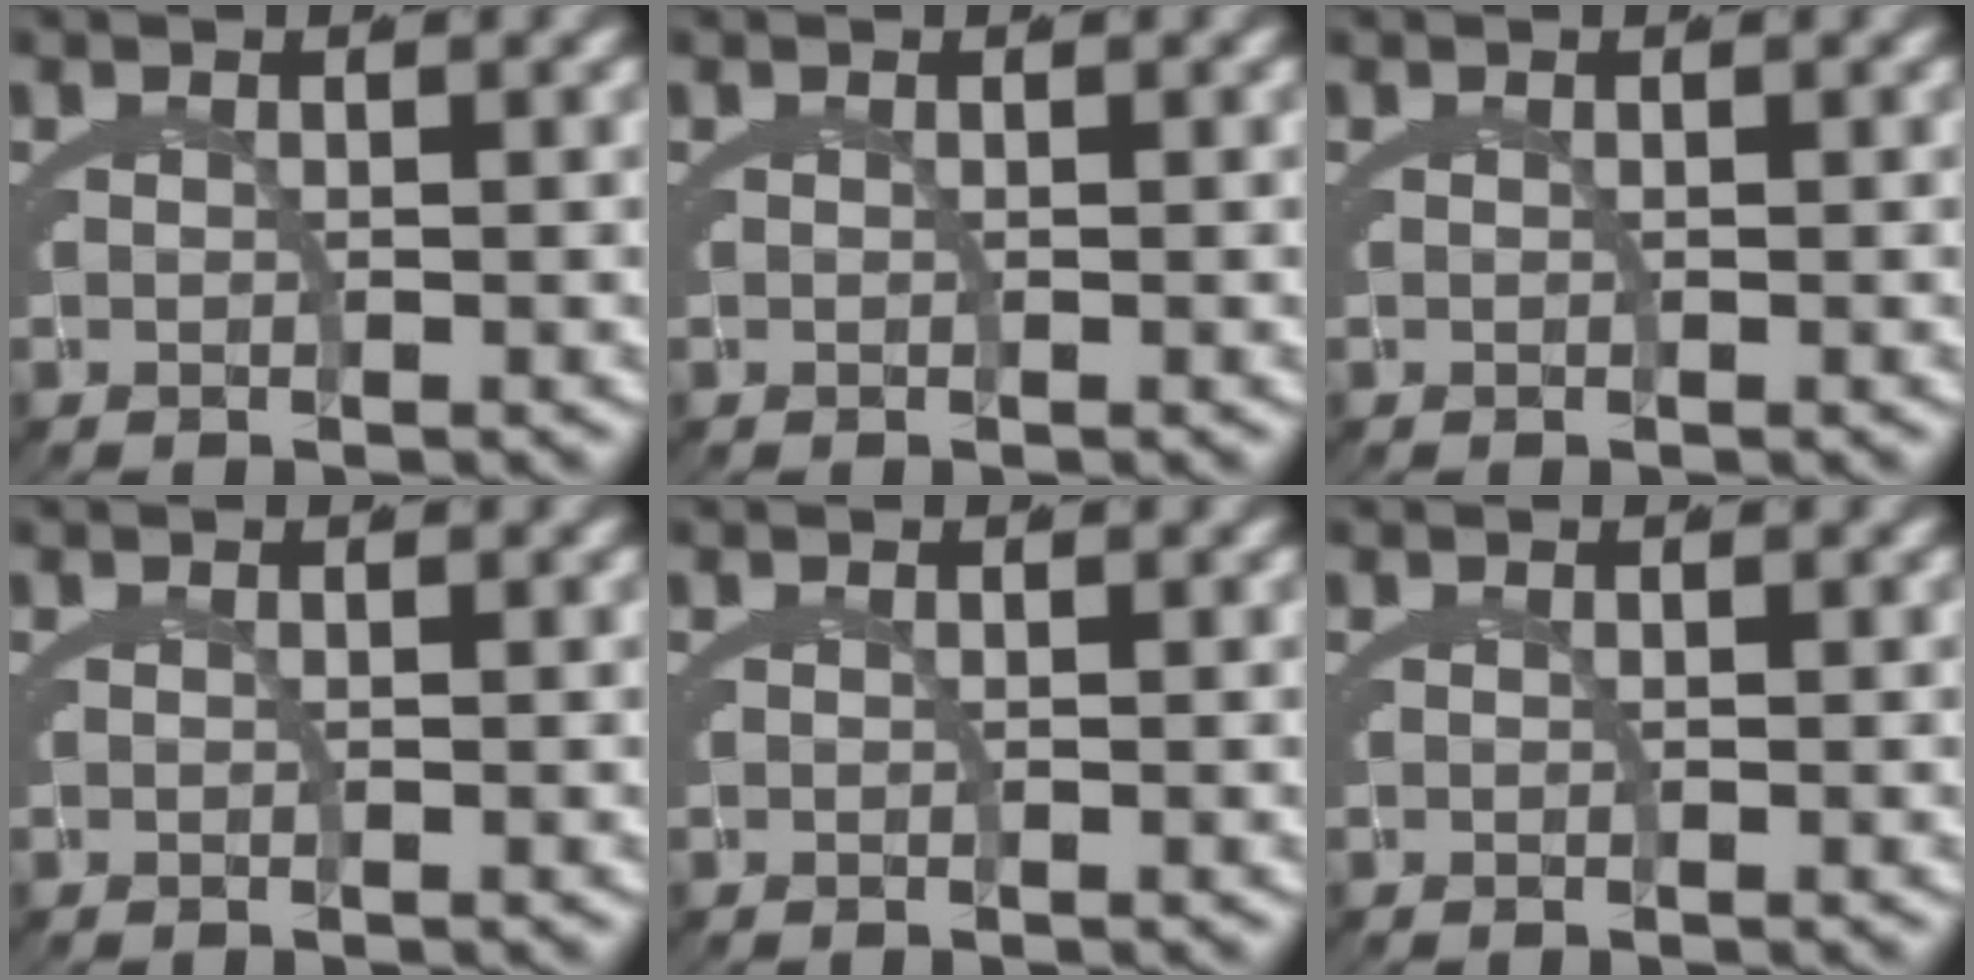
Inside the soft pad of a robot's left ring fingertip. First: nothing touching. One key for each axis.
{"total": 0.0}
{"total": 0.0}
{"total": 0.0}
{"total": 0.0}
{"total": 0.0}